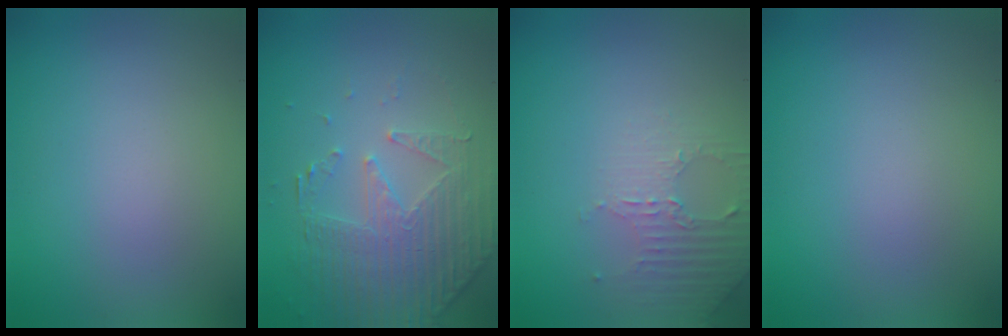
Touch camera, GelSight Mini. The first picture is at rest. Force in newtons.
{"total": 4.8, "press": 3.7, "slide": 3.1}
{"total": 2.6, "press": 2.5, "slide": 0.7}
{"total": 0.0}